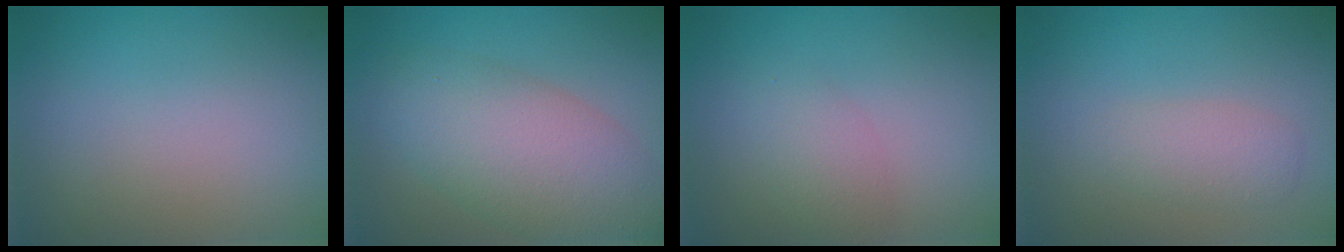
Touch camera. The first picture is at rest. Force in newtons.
{"total": 7.4, "press": 7.4, "slide": 0.3}
{"total": 2.2, "press": 2.2, "slide": 0.1}
{"total": 2.1, "press": 2.1, "slide": 0.1}